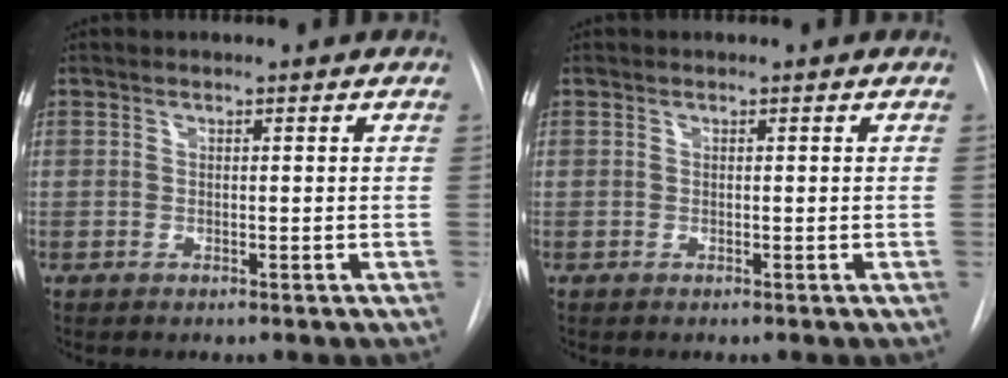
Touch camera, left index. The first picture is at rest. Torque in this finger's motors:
{"motor_torque": [-0.07, 0.02, 0.00, 0.00]}